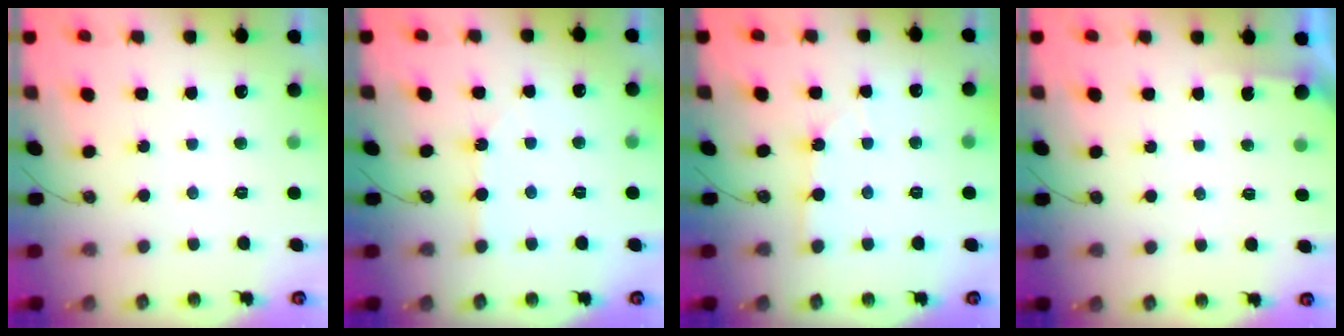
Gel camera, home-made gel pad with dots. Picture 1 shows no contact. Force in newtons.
{"total": 1.8, "press": 1.8, "slide": 0.4}
{"total": 1.4, "press": 1.4, "slide": 0.2}
{"total": 1.5, "press": 1.5, "slide": 0.2}